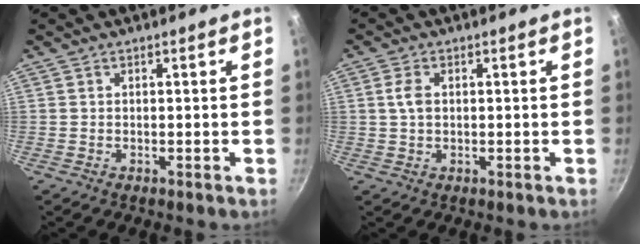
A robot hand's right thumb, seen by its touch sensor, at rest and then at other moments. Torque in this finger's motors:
{"motor_torque": [-0.38, -0.14, 0.49, 0.01, -0.05]}